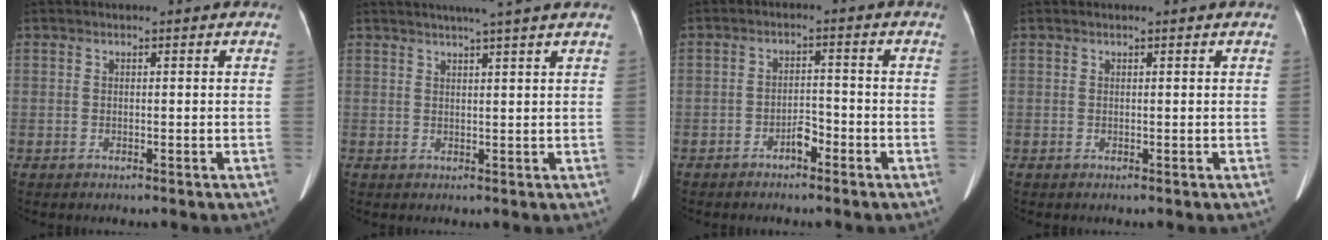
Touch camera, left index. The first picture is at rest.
{"total": 6.1, "force": [4.9, -1.1, 3.5], "torque": [-0.047, 0.016, 0.064]}
{"total": 2.9, "force": [-2.1, 1.1, 1.7], "torque": [-0.028, 0.006, -0.037]}
{"total": 0.0}